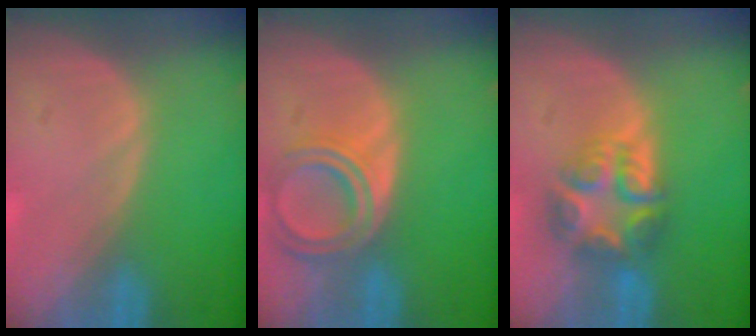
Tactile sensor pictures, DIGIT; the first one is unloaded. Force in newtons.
{"total": 6.5, "press": 5.9, "slide": 2.8}
{"total": 7.7, "press": 6.7, "slide": 3.7}